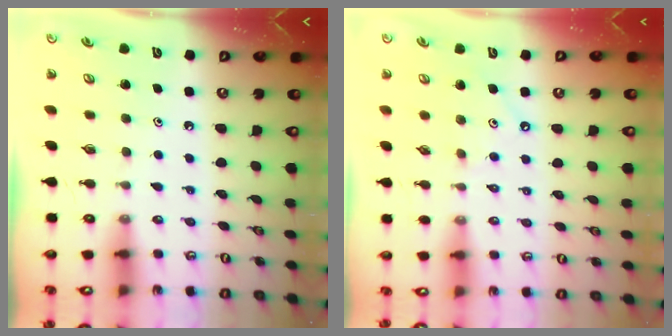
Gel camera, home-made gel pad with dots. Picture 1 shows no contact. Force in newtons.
{"total": 4.4, "press": 4.4, "slide": 0.6}